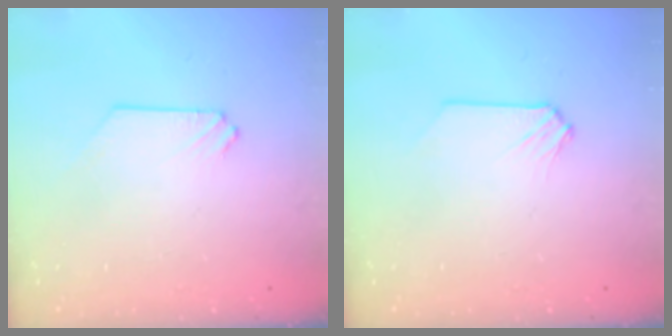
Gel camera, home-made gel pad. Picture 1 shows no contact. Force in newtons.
{"total": 0.0}